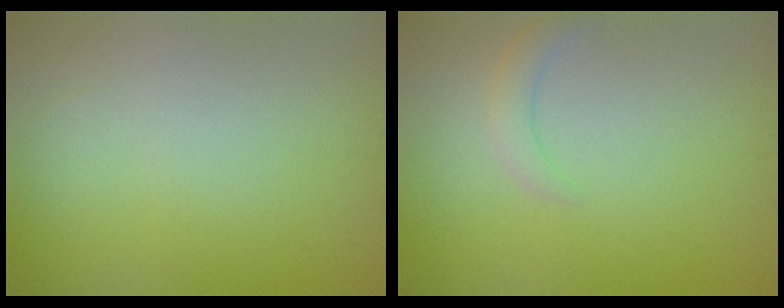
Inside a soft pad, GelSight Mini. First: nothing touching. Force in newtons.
{"total": 1.5, "press": 1.5, "slide": 0.2}